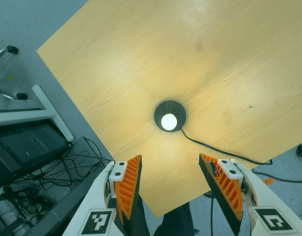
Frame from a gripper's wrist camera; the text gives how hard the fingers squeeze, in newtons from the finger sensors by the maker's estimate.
{"total": 0.0}